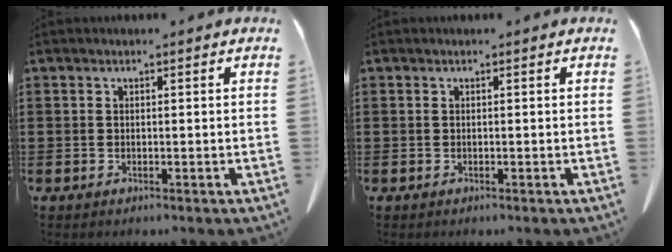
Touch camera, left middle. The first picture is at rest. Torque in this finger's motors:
{"motor_torque": [-0.22, 0.18, -0.01, 0.00]}